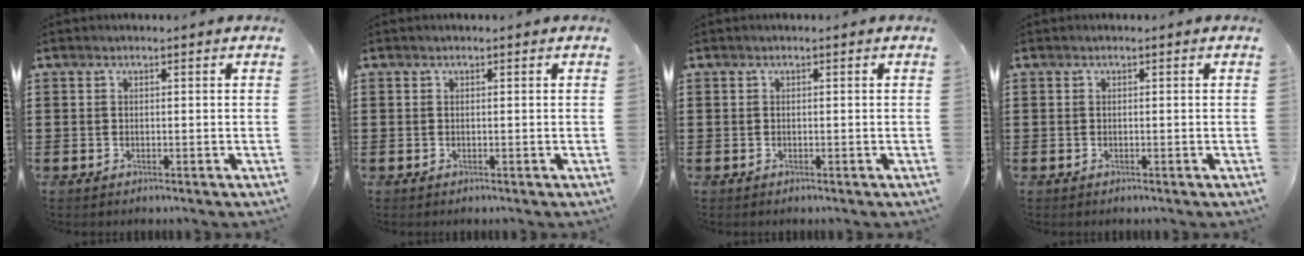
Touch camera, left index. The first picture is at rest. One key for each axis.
{"total": 0.0}
{"total": 0.0}
{"total": 0.0}